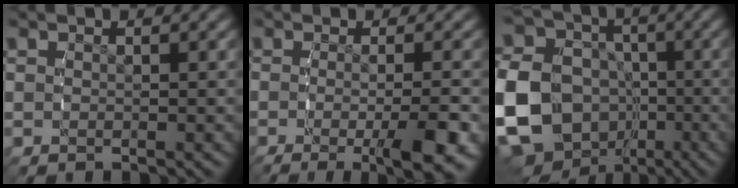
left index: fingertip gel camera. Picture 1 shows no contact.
{"total": 4.3, "force": [-2.3, 0.3, 3.6], "torque": [-0.057, -0.008, -0.038]}
{"total": 17.0, "force": [-3.2, 15.2, 7.0], "torque": [-0.180, -0.065, -0.054]}